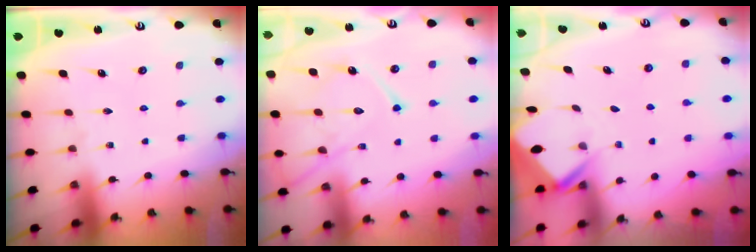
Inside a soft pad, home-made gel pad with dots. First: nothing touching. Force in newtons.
{"total": 14.1, "press": 14.0, "slide": 1.3}
{"total": 2.6, "press": 2.6, "slide": 0.1}